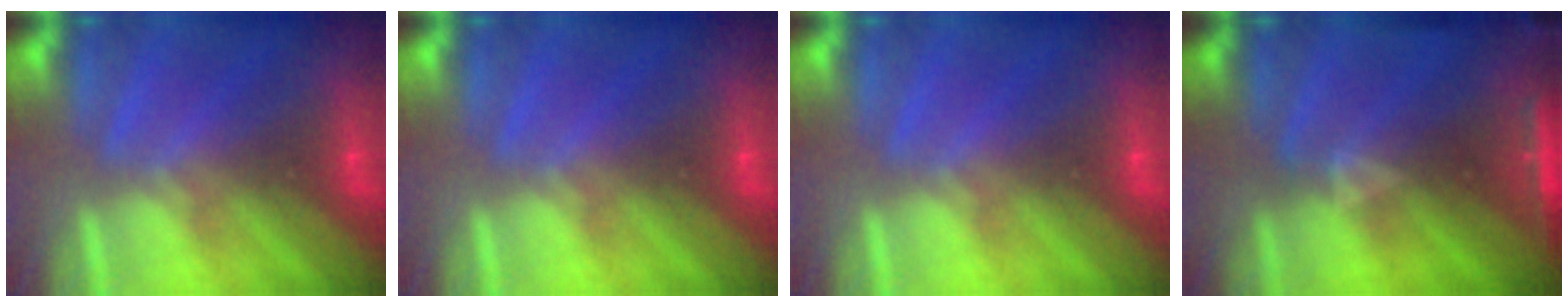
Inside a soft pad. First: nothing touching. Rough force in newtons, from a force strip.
{"total": 0.0}
{"total": 0.0}
{"total": 7.5}